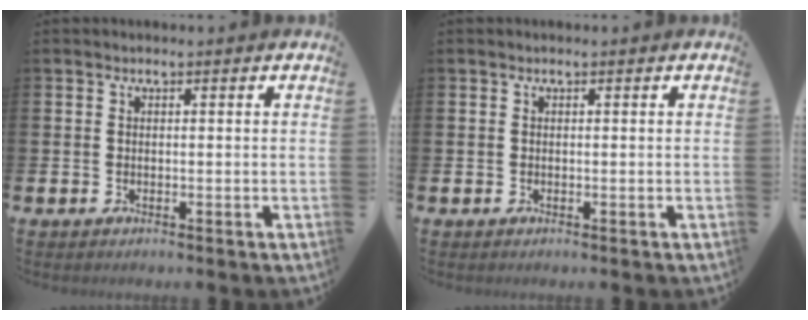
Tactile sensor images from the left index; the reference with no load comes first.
{"total": 0.0}